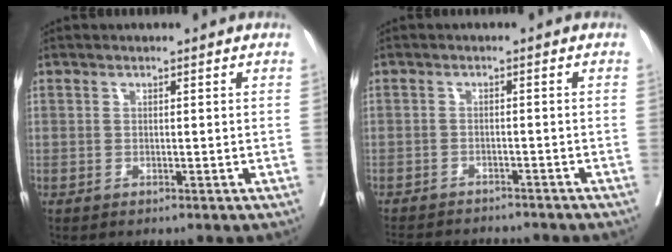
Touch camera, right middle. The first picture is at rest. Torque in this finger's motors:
{"motor_torque": [0.97, -1.17, 0.12, 0.04]}